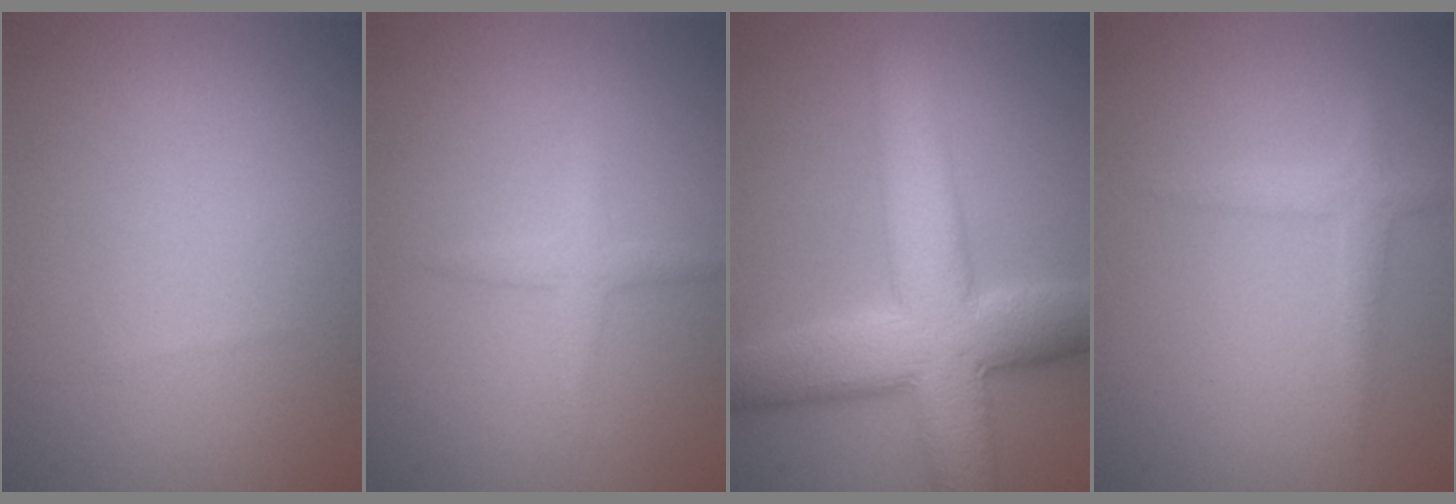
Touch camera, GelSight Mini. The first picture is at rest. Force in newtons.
{"total": 1.6, "press": 1.6, "slide": 0.0}
{"total": 9.9, "press": 9.9, "slide": 0.4}
{"total": 1.9, "press": 1.9, "slide": 0.1}